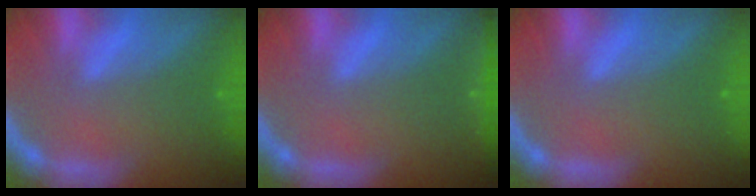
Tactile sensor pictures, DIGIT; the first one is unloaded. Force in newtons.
{"total": 3.5}
{"total": 0.0}